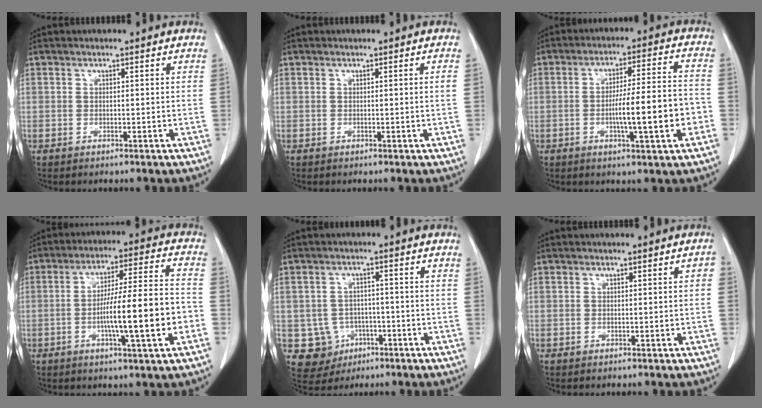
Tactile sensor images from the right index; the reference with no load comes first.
{"total": 0.9, "force": [0.1, -0.3, 0.9], "torque": [-0.013, 0.000, 0.002]}
{"total": 11.2, "force": [-2.8, 0.6, 10.9], "torque": [-0.173, 0.007, -0.044]}
{"total": 13.9, "force": [-3.6, 0.5, 13.5], "torque": [-0.222, 0.008, -0.058]}
{"total": 6.6, "force": [-1.9, 6.2, 1.0], "torque": [-0.019, 0.009, -0.018]}
{"total": 0.9, "force": [0.0, 0.3, 0.8], "torque": [-0.006, 0.005, 0.001]}